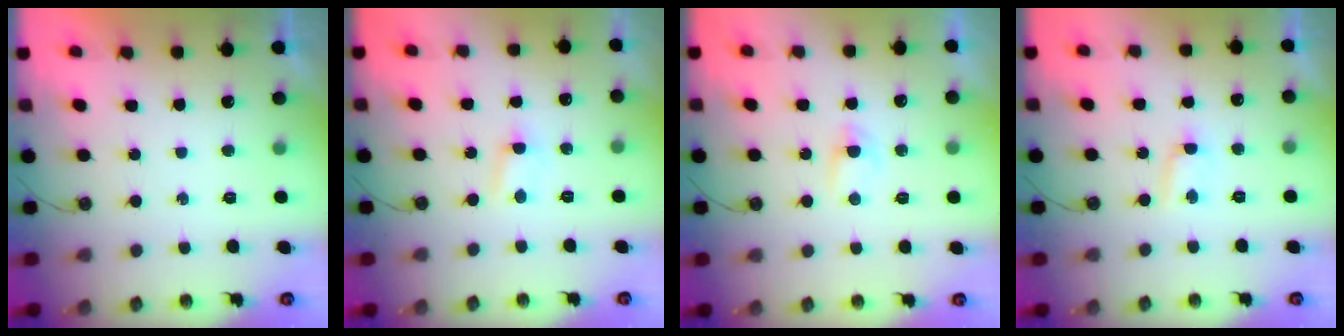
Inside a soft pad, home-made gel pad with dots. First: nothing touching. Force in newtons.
{"total": 2.8, "press": 2.8, "slide": 0.3}
{"total": 2.5, "press": 2.5, "slide": 0.4}
{"total": 2.5, "press": 2.3, "slide": 0.8}